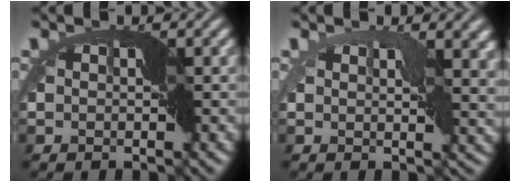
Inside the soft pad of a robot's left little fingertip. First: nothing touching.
{"total": 4.7, "force": [1.5, 2.3, 3.8], "torque": [-0.056, -0.004, 0.025]}